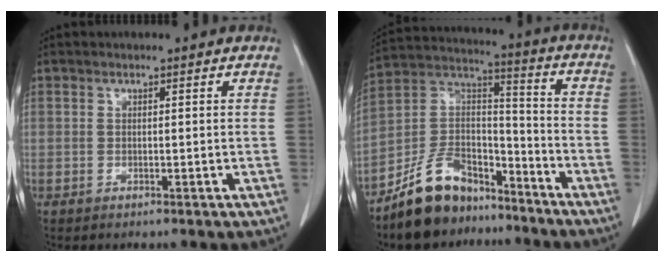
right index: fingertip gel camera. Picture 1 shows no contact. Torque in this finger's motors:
{"motor_torque": [-0.46, -0.21, -0.33, -0.21]}